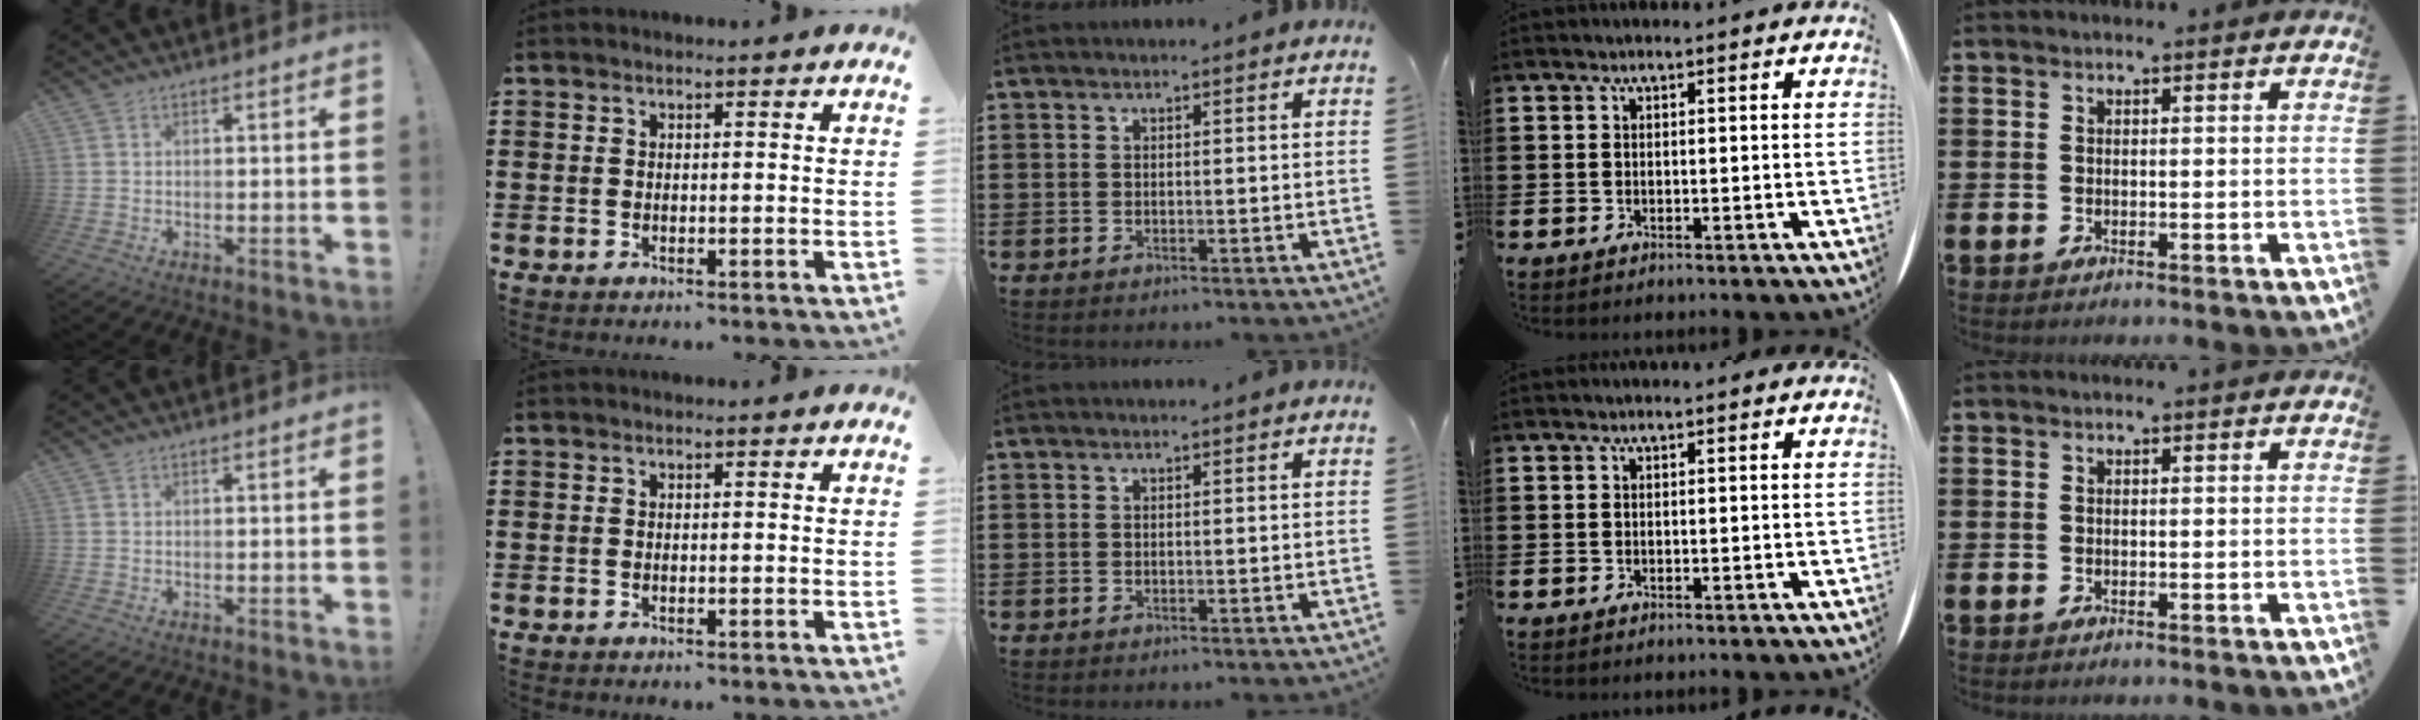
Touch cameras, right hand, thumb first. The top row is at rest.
{}